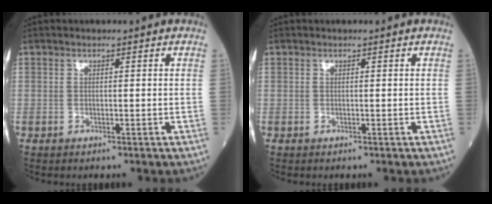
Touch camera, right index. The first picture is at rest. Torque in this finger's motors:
{"motor_torque": [0.01, 0.01, 0.00, -0.01]}